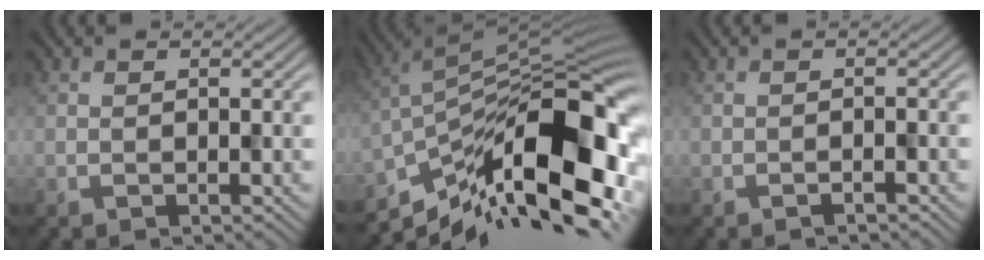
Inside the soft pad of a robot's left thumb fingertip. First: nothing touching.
{"total": 16.9, "force": [-8.1, 7.1, 13.0], "torque": [-0.222, -0.004, -0.155]}
{"total": 1.0, "force": [-0.8, 0.0, 0.7], "torque": [-0.011, 0.004, -0.016]}